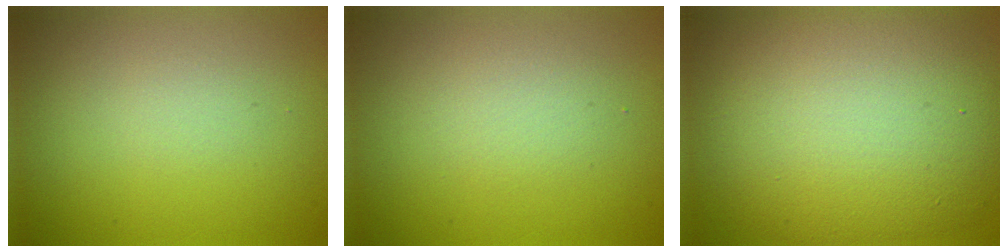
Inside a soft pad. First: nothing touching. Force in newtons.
{"total": 1.8, "press": 1.8, "slide": 0.0}
{"total": 12.7, "press": 12.6, "slide": 0.8}